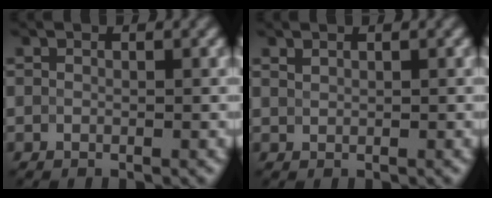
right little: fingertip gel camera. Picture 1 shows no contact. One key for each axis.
{"total": 0.5, "fx": 0.5, "fy": 0.0, "fz": -0.1, "tx": -0.002, "ty": 0.003, "tz": 0.013}